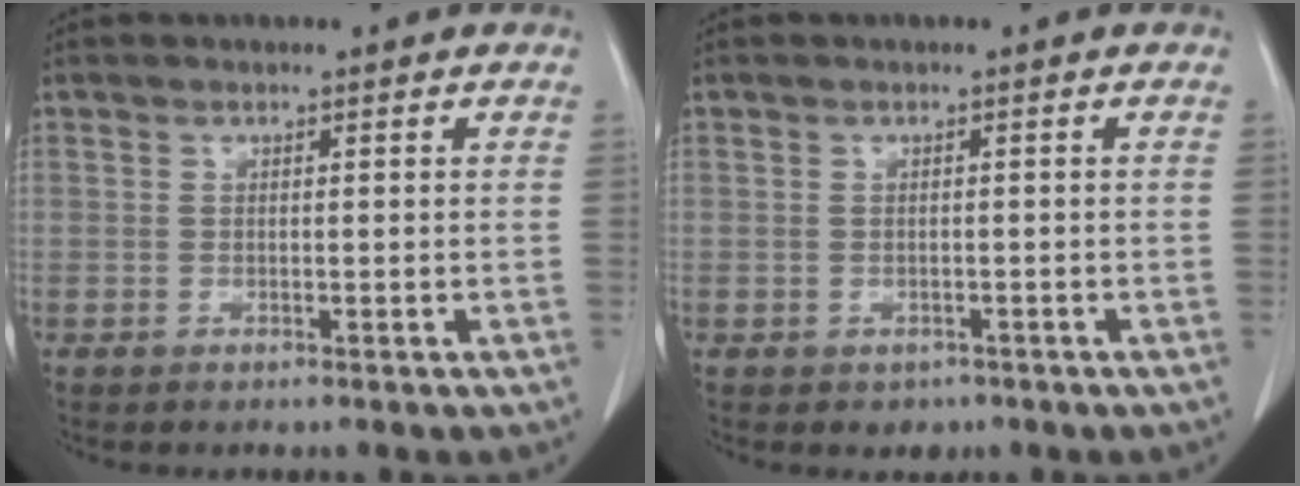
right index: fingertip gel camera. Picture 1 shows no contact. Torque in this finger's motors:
{"motor_torque": [-0.03, -0.01, -0.11, -0.02]}